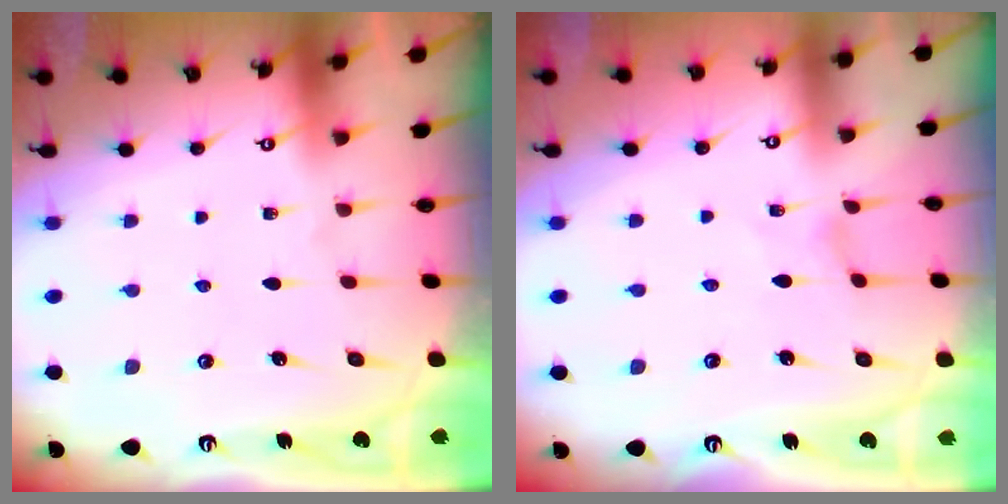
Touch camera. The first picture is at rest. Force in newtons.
{"total": 0.0}